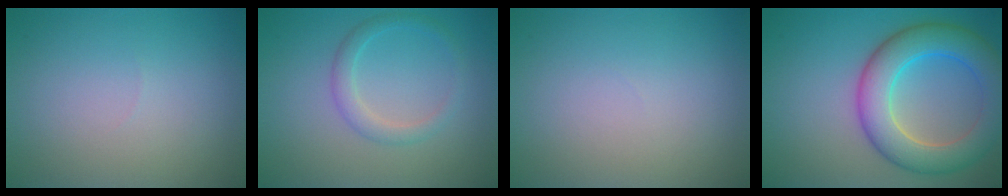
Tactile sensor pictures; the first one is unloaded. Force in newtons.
{"total": 2.0, "press": 2.0, "slide": 0.2}
{"total": 0.0}
{"total": 7.6, "press": 7.6, "slide": 0.2}